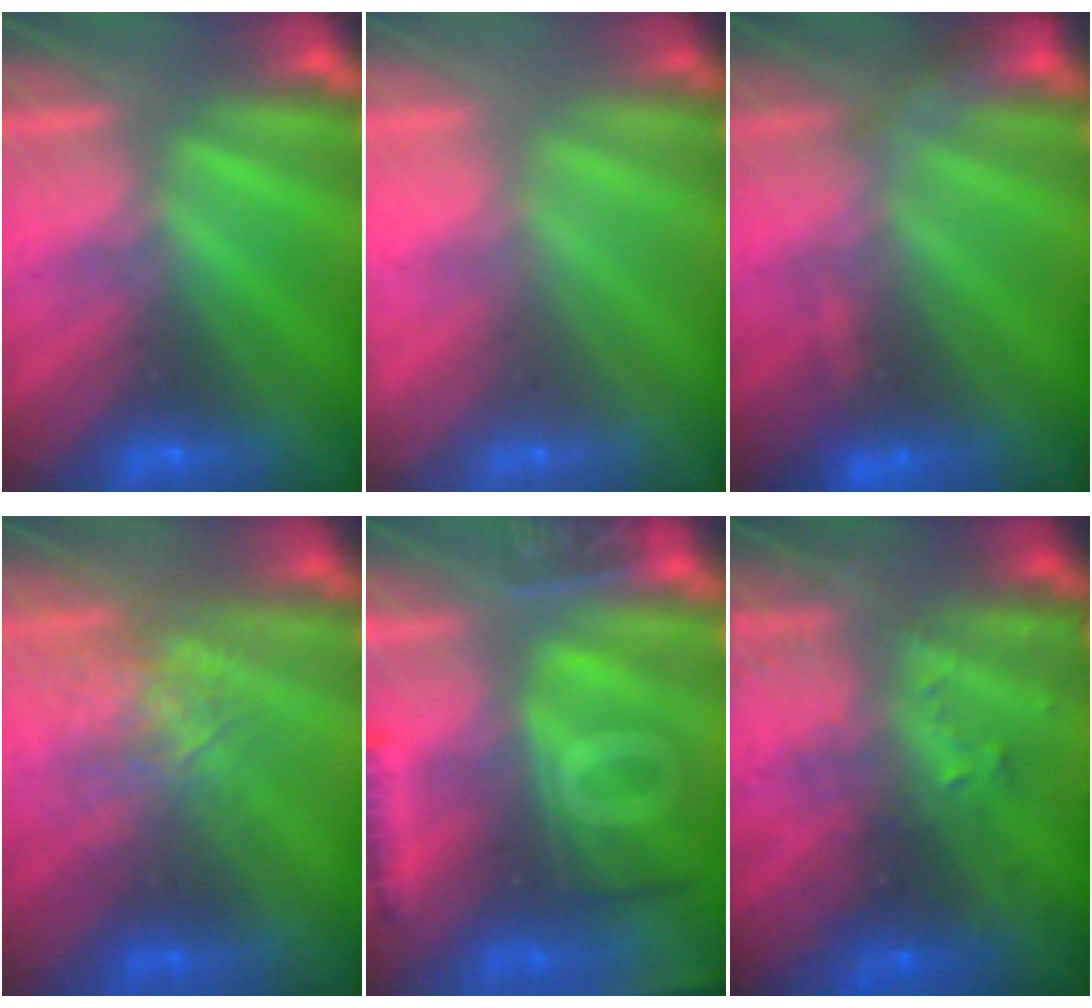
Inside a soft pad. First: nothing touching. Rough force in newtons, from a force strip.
{"total": 2.1}
{"total": 2.9}
{"total": 2.6}
{"total": 9.8}
{"total": 5.9}